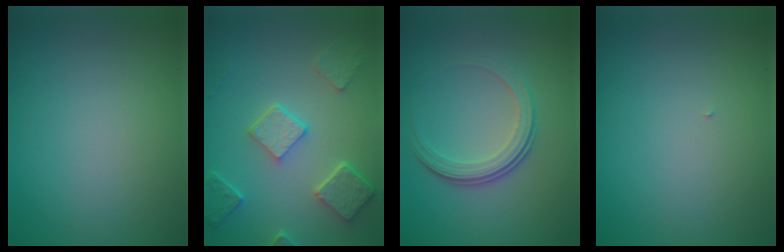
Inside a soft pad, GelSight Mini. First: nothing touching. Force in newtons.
{"total": 5.0, "press": 4.0, "slide": 3.1}
{"total": 3.7, "press": 2.5, "slide": 2.8}
{"total": 0.0}